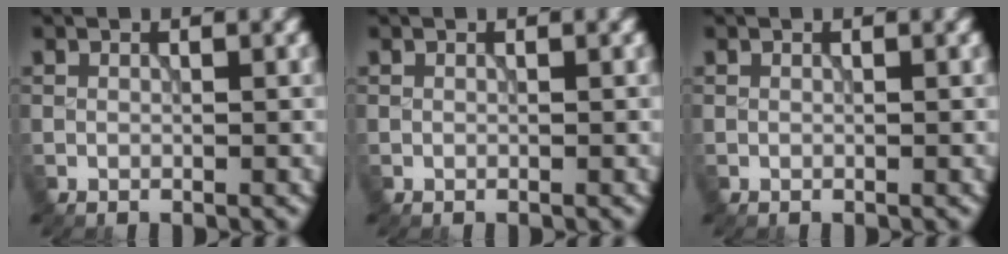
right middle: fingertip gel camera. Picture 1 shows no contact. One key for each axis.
{"total": 0.0}
{"total": 0.0}